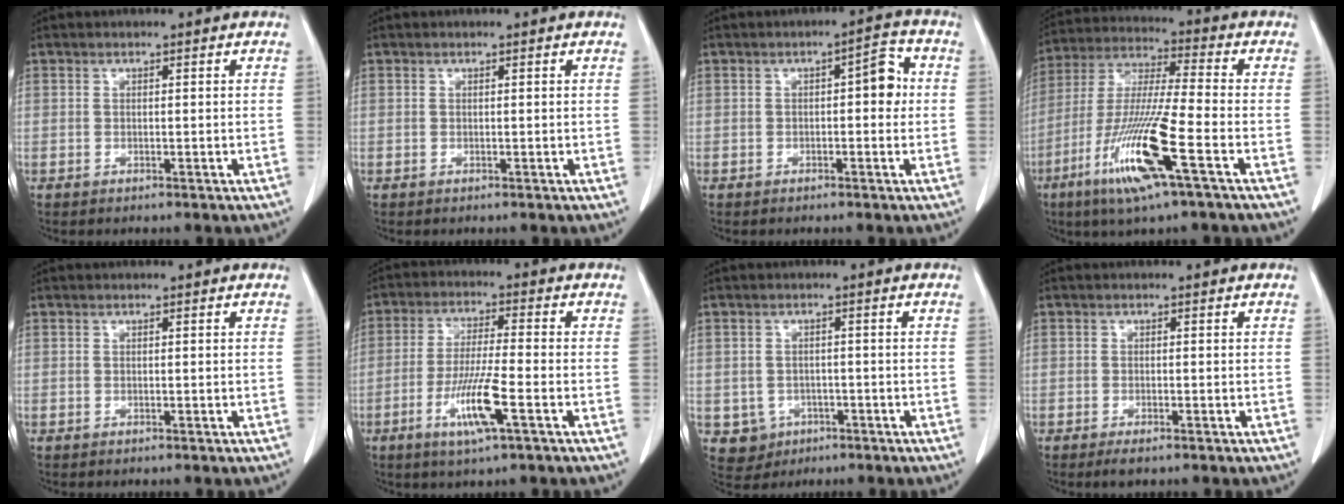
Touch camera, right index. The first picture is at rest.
{"total": 0.0}
{"total": 4.3, "force": [0.3, 1.6, 4.0], "torque": [-0.047, 0.019, 0.002]}
{"total": 15.2, "force": [-6.6, 0.1, 13.7], "torque": [-0.286, -0.024, -0.125]}
{"total": 0.0}
{"total": 8.7, "force": [-3.5, 0.1, 8.0], "torque": [-0.157, -0.014, -0.065]}
{"total": 4.0, "force": [-1.3, 3.7, 0.4], "torque": [0.001, 0.009, -0.010]}
{"total": 1.7, "force": [-1.1, 0.3, 1.2], "torque": [-0.020, -0.004, -0.014]}